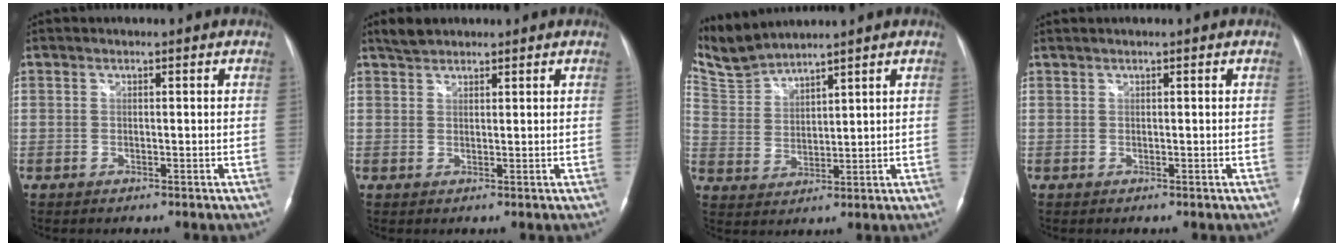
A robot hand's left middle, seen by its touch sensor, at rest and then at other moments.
{"total": 2.6, "force": [2.3, 1.0, 0.7], "torque": [-0.018, 0.011, 0.041]}
{"total": 6.3, "force": [6.3, -0.4, 0.2], "torque": [-0.024, 0.011, 0.142]}
{"total": 0.5, "force": [0.5, -0.1, 0.2], "torque": [-0.010, 0.012, 0.015]}